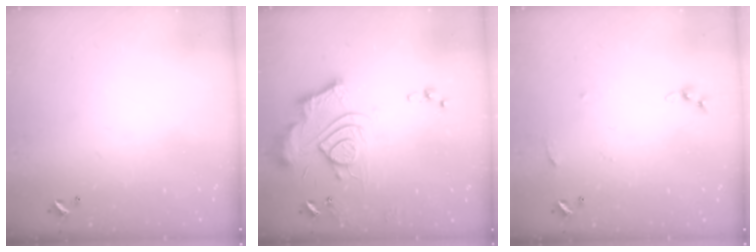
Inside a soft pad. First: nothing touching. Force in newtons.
{"total": 14.1, "press": 14.1, "slide": 1.3}
{"total": 5.1, "press": 5.0, "slide": 0.6}